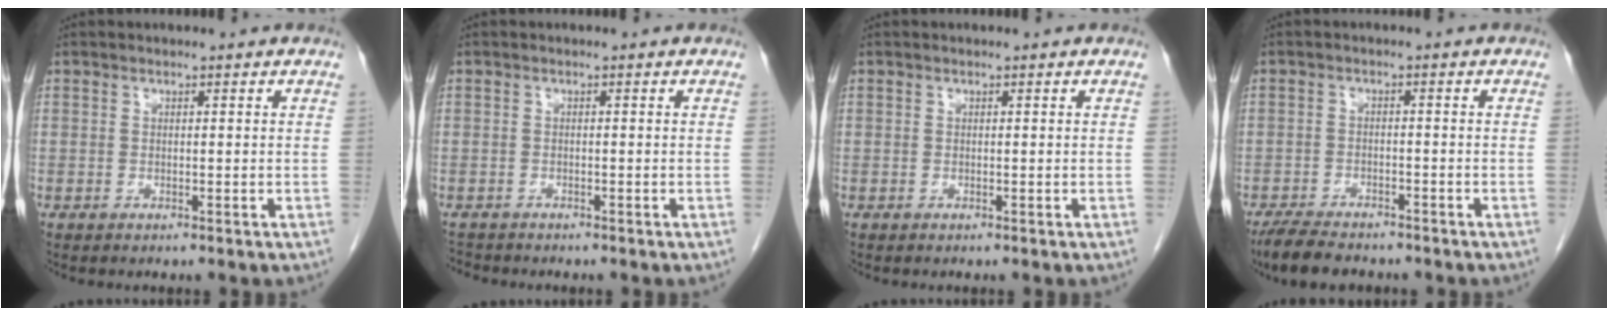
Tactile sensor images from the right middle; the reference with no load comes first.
{"total": 1.7, "force": [-1.7, 0.4, -0.1], "torque": [-0.002, -0.007, -0.029]}
{"total": 0.0}
{"total": 6.9, "force": [-5.9, 2.1, 2.9], "torque": [-0.051, -0.014, -0.097]}